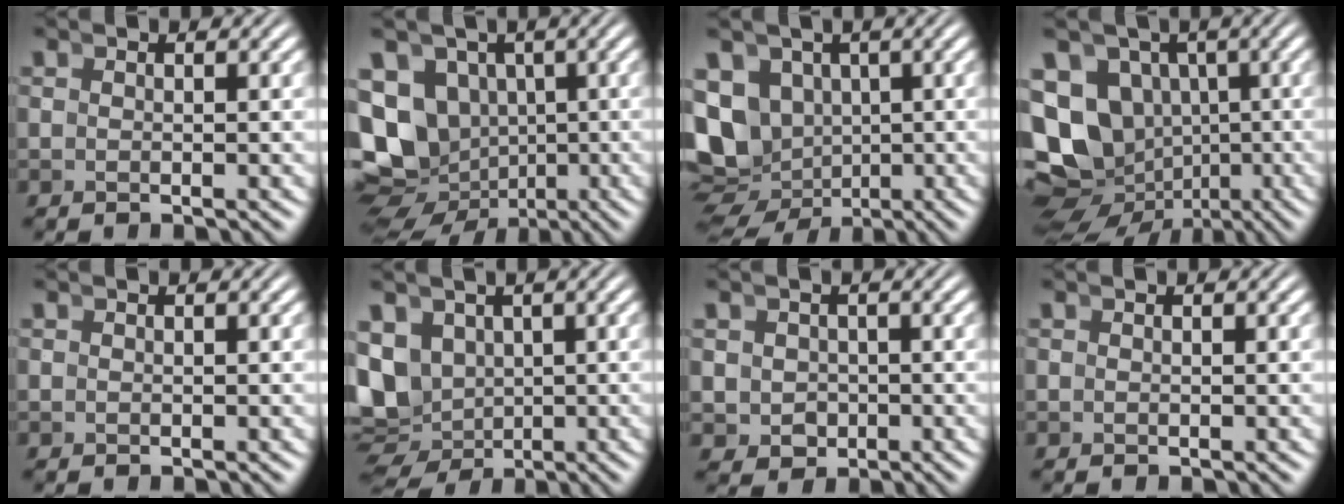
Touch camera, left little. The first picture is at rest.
{"total": 17.9, "force": [-3.9, 16.0, 7.1], "torque": [-0.169, -0.072, -0.058]}
{"total": 12.8, "force": [-3.4, 11.2, 5.0], "torque": [-0.122, -0.060, -0.043]}
{"total": 19.7, "force": [-4.0, 17.3, 8.5], "torque": [-0.195, -0.085, -0.057]}
{"total": 0.0}
{"total": 8.3, "force": [-1.4, 7.4, 3.6], "torque": [-0.097, -0.046, -0.008]}
{"total": 2.8, "force": [-0.3, 2.6, 1.1], "torque": [-0.015, -0.011, 0.001]}
{"total": 0.0}